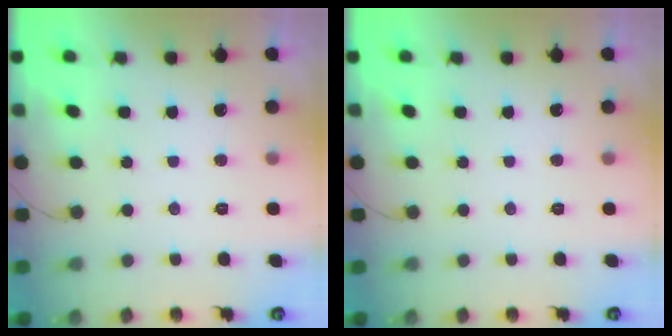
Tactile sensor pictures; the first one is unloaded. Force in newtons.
{"total": 0.0}